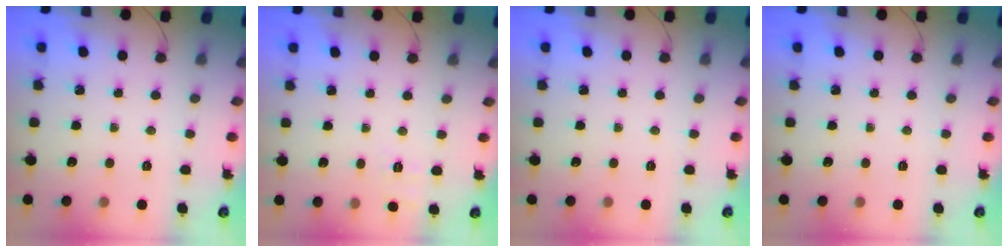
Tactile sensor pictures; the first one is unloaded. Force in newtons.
{"total": 1.9, "press": 0.6, "slide": 1.9}
{"total": 0.0}
{"total": 0.0}